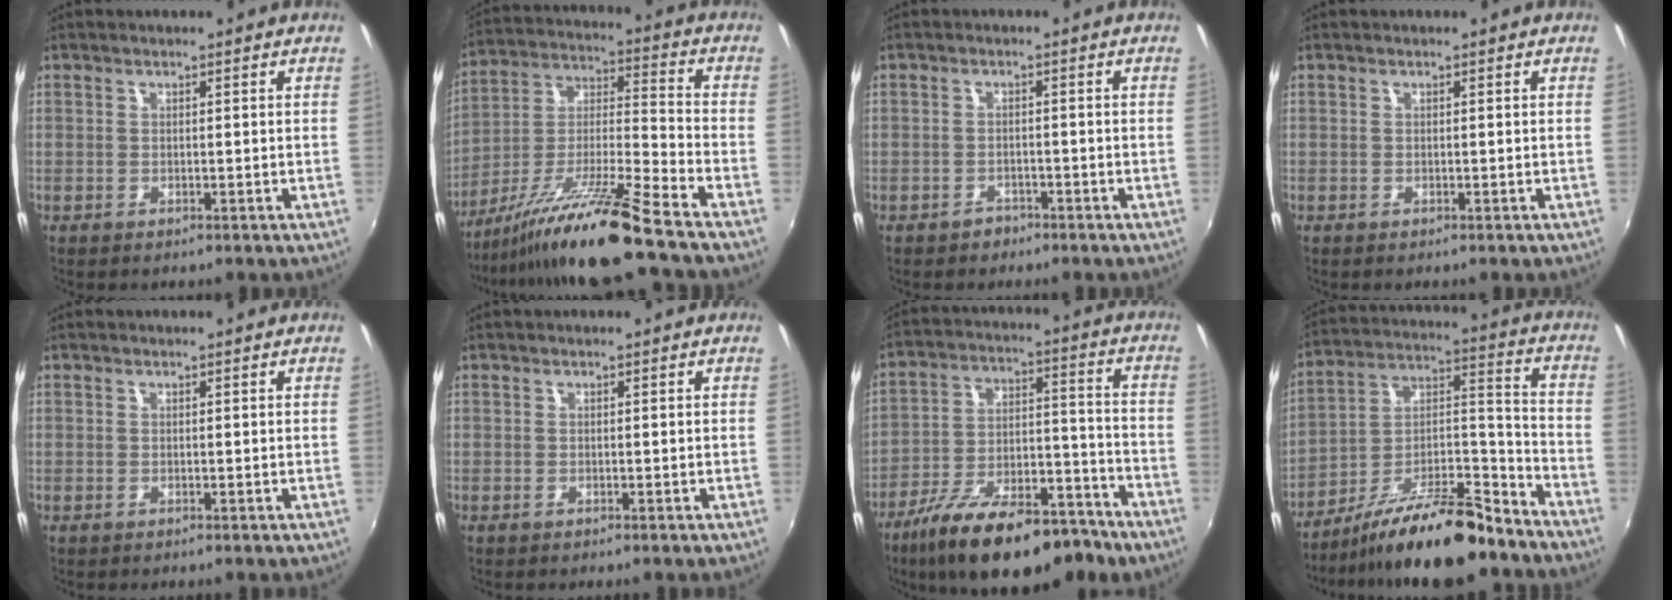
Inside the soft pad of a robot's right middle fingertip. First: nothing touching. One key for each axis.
{"total": 16.7, "fx": -13.1, "fy": -1.9, "fz": 10.2, "tx": -0.180, "ty": -0.014, "tz": -0.242}
{"total": 2.2, "fx": -1.6, "fy": 1.4, "fz": 0.2, "tx": -0.006, "ty": 0.005, "tz": -0.023}
{"total": 0.0}
{"total": 0.0}
{"total": 0.0}
{"total": 22.4, "fx": -15.5, "fy": 8.5, "fz": 13.8, "tx": -0.235, "ty": -0.013, "tz": -0.229}
{"total": 18.3, "fx": -14.5, "fy": 3.8, "fz": 10.5, "tx": -0.181, "ty": 0.007, "tz": -0.237}